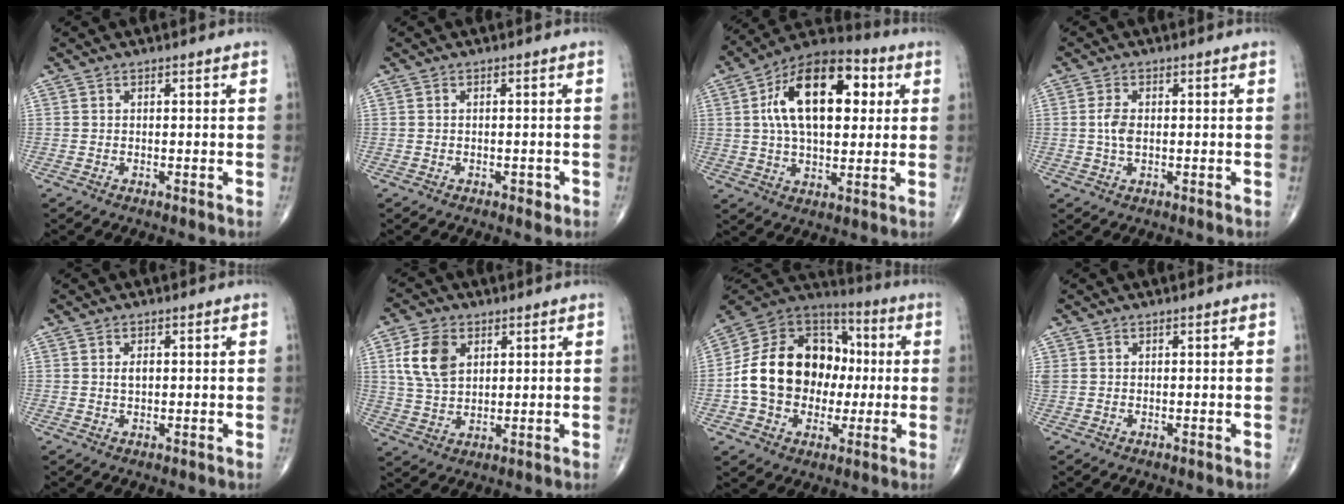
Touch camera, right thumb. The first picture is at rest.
{"total": 1.3, "force": [-0.6, 0.8, 0.8], "torque": [-0.009, 0.001, -0.007]}
{"total": 20.1, "force": [4.5, 10.9, 16.2], "torque": [-0.239, 0.016, 0.065]}
{"total": 3.3, "force": [0.1, 1.8, 2.7], "torque": [-0.059, 0.002, 0.000]}
{"total": 1.8, "force": [0.4, 1.1, 1.4], "torque": [-0.022, -0.002, 0.007]}
{"total": 9.3, "force": [3.2, 6.2, 6.1], "torque": [-0.107, -0.009, 0.065]}
{"total": 21.5, "force": [-0.7, 16.7, 13.4], "torque": [-0.197, 0.038, -0.009]}
{"total": 1.3, "force": [0.4, 1.1, 0.5], "torque": [-0.014, 0.009, 0.010]}